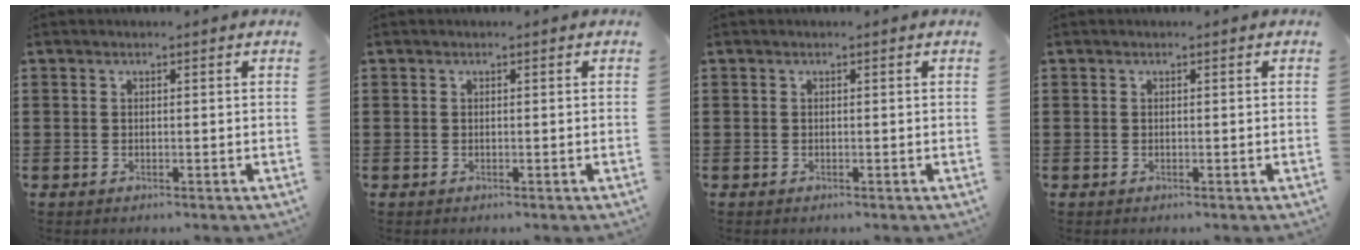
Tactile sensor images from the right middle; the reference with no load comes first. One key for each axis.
{"total": 0.0}
{"total": 0.0}
{"total": 0.0}